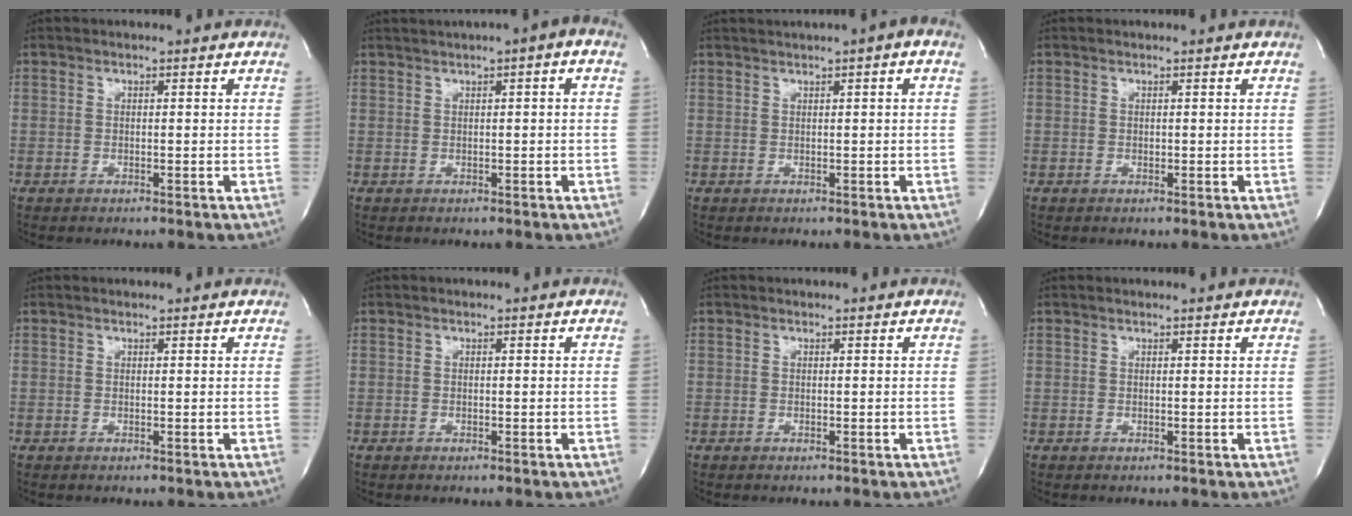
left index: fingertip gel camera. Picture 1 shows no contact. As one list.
[{"total": 3.6, "force": [1.4, 0.2, 3.3], "torque": [-0.052, 0.016, 0.020]}, {"total": 3.1, "force": [1.5, 0.0, 2.7], "torque": [-0.048, 0.014, 0.024]}, {"total": 0.0}, {"total": 1.3, "force": [1.3, 0.0, 0.2], "torque": [-0.010, 0.009, 0.018]}, {"total": 0.0}, {"total": 0.0}, {"total": 1.6, "force": [1.6, 0.1, 0.2], "torque": [-0.011, 0.010, 0.020]}]